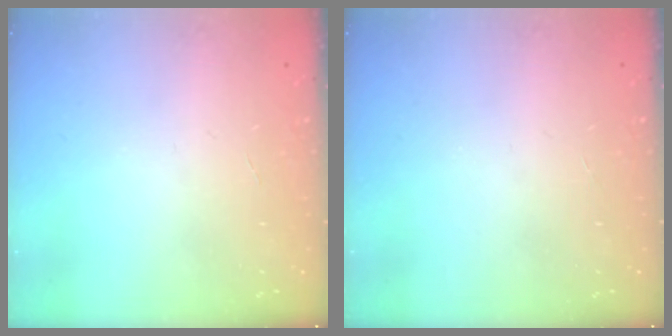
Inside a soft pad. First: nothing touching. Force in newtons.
{"total": 0.0}